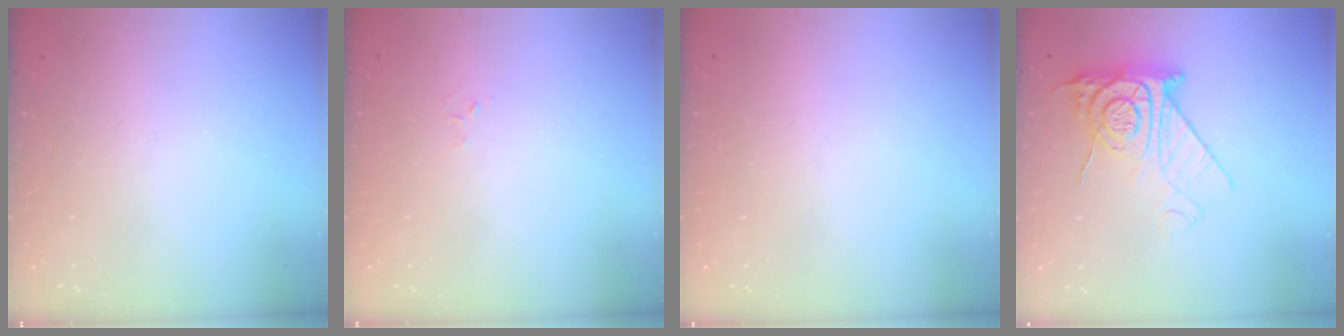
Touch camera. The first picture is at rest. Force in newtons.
{"total": 2.6, "press": 2.6, "slide": 0.4}
{"total": 0.7, "press": 0.6, "slide": 0.1}
{"total": 12.3, "press": 12.3, "slide": 1.2}